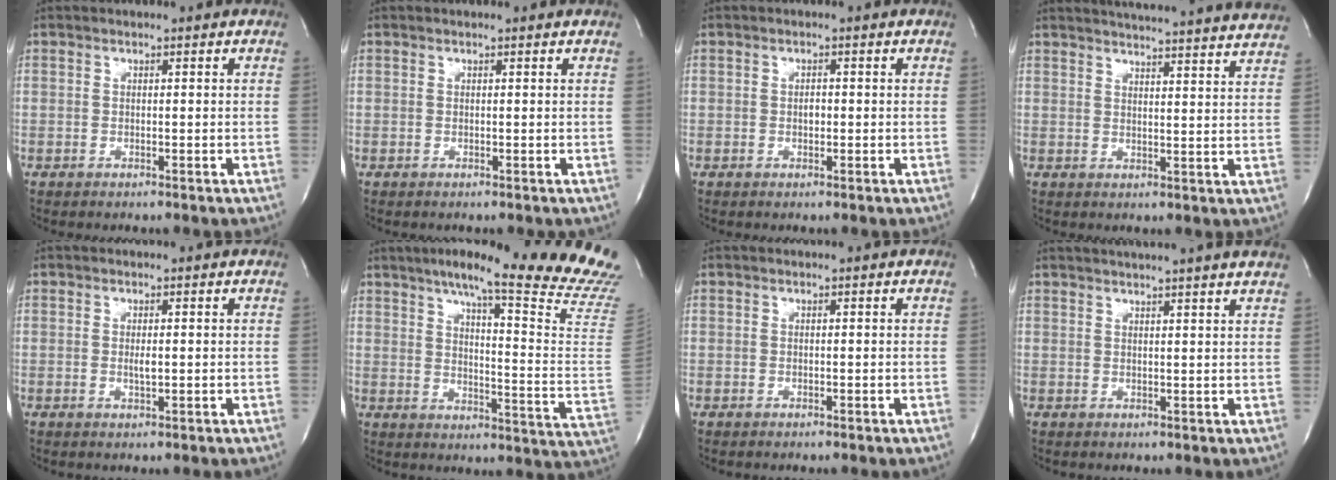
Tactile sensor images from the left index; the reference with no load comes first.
{"total": 0.7, "force": [0.7, 0.0, 0.1], "torque": [-0.008, -0.002, 0.004]}
{"total": 1.0, "force": [-0.1, 0.6, 0.8], "torque": [-0.014, 0.000, -0.002]}
{"total": 23.5, "force": [22.4, 0.4, 6.9], "torque": [-0.103, -0.053, 0.264]}
{"total": 1.2, "force": [0.0, 0.2, 1.2], "torque": [-0.025, -0.004, 0.001]}
{"total": 26.8, "force": [22.6, -1.1, 14.5], "torque": [-0.179, -0.097, 0.278]}
{"total": 0.0}
{"total": 10.3, "force": [9.2, -0.8, 4.4], "torque": [-0.066, 0.012, 0.100]}